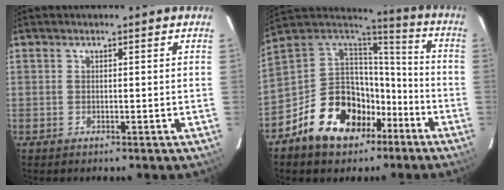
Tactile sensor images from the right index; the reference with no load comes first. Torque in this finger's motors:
{"motor_torque": [1.70, -0.44, 0.49, 0.10]}